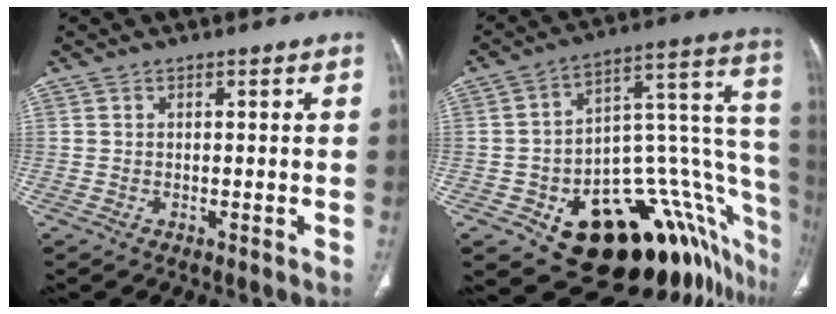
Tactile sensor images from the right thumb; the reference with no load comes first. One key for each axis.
{"total": 32.1, "fx": -13.6, "fy": 15.3, "fz": 24.7, "tx": -0.188, "ty": 0.101, "tz": -0.180}